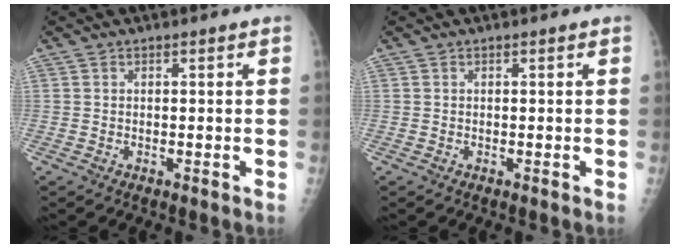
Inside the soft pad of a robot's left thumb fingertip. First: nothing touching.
{"total": 0.0}